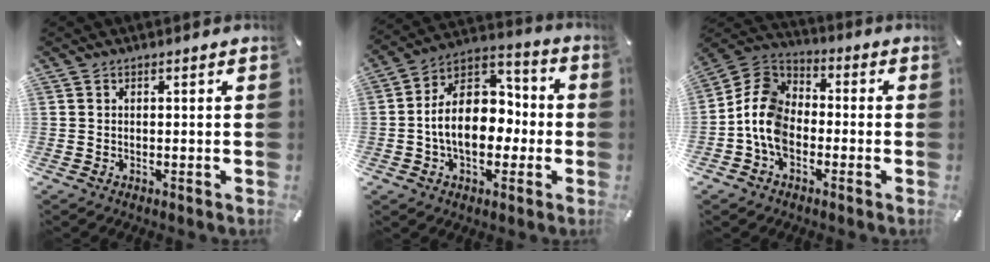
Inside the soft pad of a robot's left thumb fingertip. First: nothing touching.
{"total": 15.5, "force": [-2.2, 10.8, 10.8], "torque": [-0.183, 0.017, -0.040]}
{"total": 9.9, "force": [-3.5, 7.6, 5.4], "torque": [-0.133, 0.022, -0.070]}